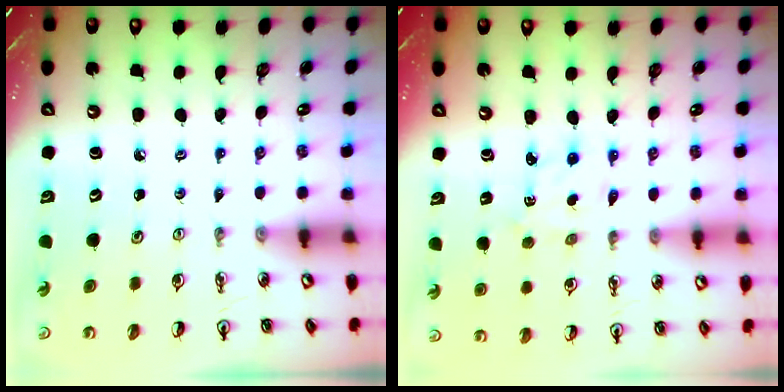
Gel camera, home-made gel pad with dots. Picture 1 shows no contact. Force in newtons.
{"total": 1.8, "press": 1.8, "slide": 0.4}